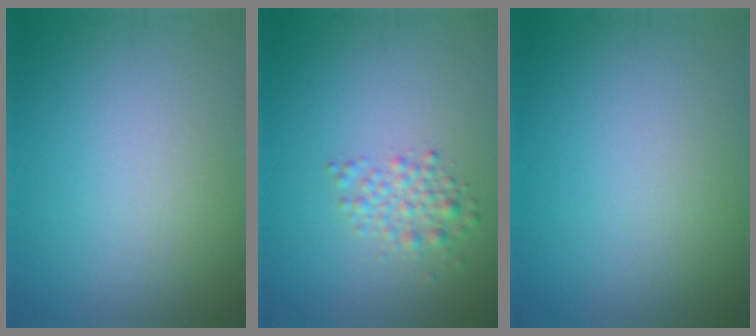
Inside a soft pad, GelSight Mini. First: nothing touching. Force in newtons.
{"total": 2.1, "press": 2.1, "slide": 0.0}
{"total": 0.0}